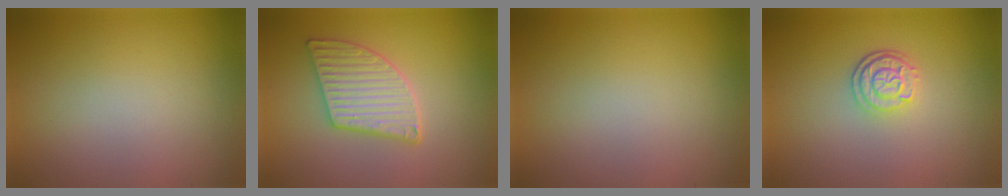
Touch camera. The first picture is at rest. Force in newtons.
{"total": 4.1, "press": 3.6, "slide": 1.8}
{"total": 0.0}
{"total": 2.8, "press": 2.3, "slide": 1.6}